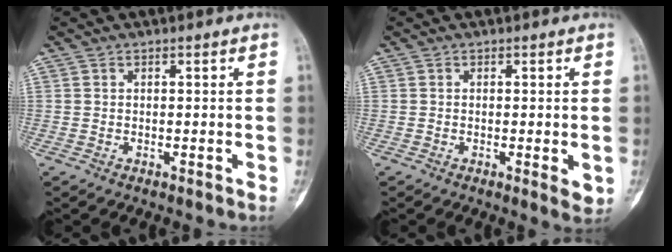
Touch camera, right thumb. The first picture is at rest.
{"total": 2.8, "force": [-0.5, 0.7, 2.6], "torque": [-0.040, -0.009, -0.008]}